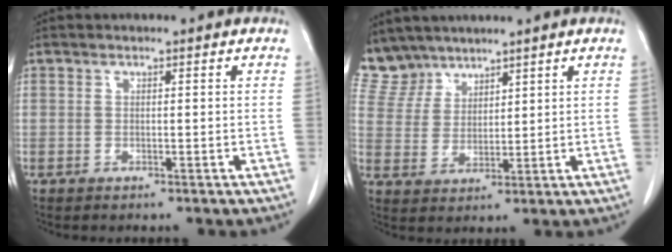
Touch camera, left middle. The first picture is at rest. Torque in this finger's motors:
{"motor_torque": [0.31, -0.31, 0.07, -0.03]}